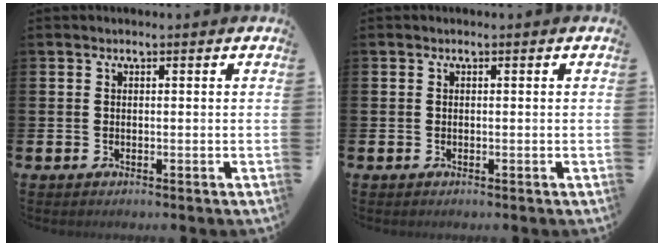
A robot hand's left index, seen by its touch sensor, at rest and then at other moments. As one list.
[{"total": 0.0}]